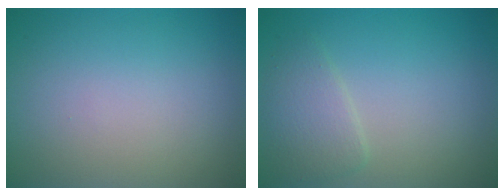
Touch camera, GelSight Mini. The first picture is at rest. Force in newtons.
{"total": 2.4, "press": 2.4, "slide": 0.0}